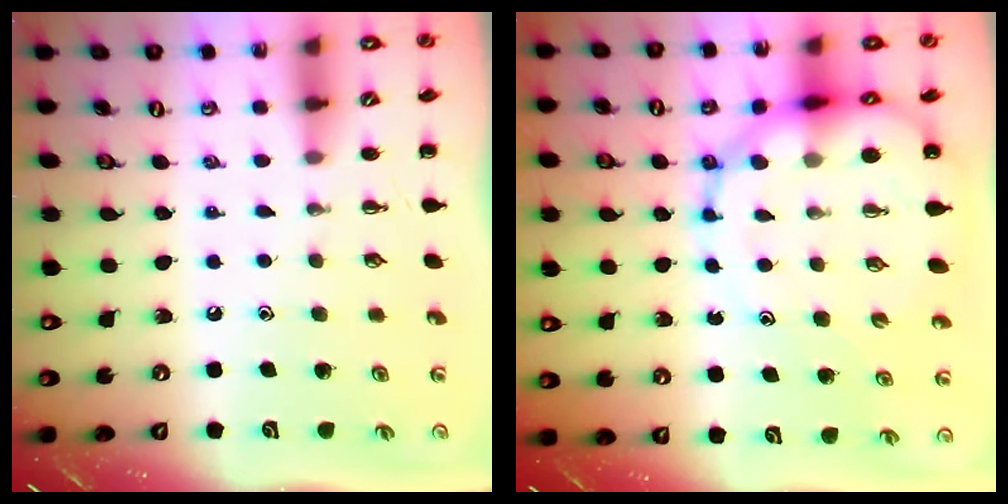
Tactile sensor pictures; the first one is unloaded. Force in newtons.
{"total": 14.4, "press": 13.8, "slide": 4.2}